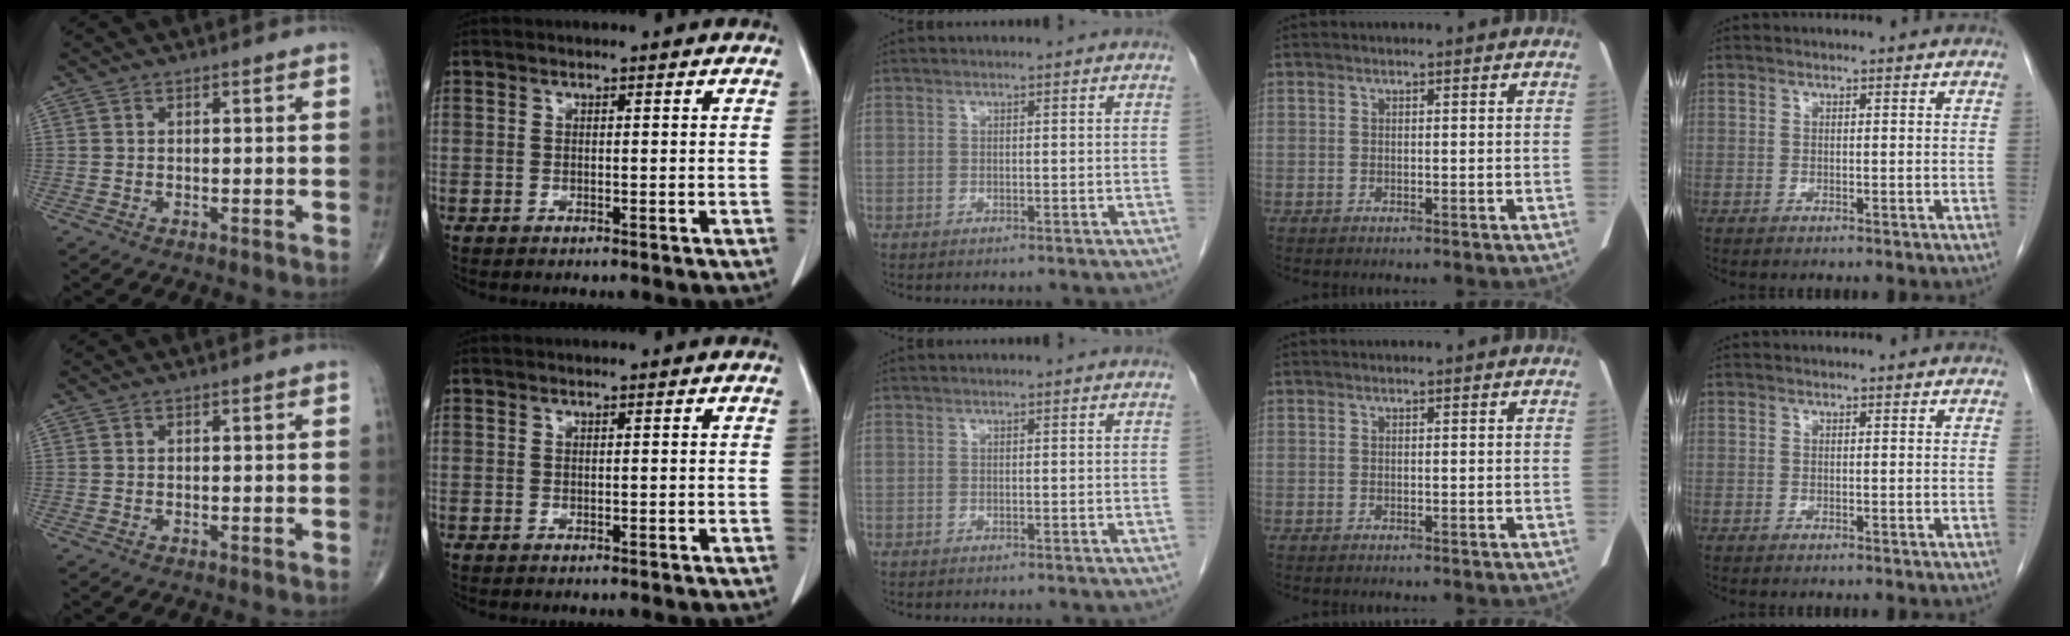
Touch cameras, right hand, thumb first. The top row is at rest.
{}